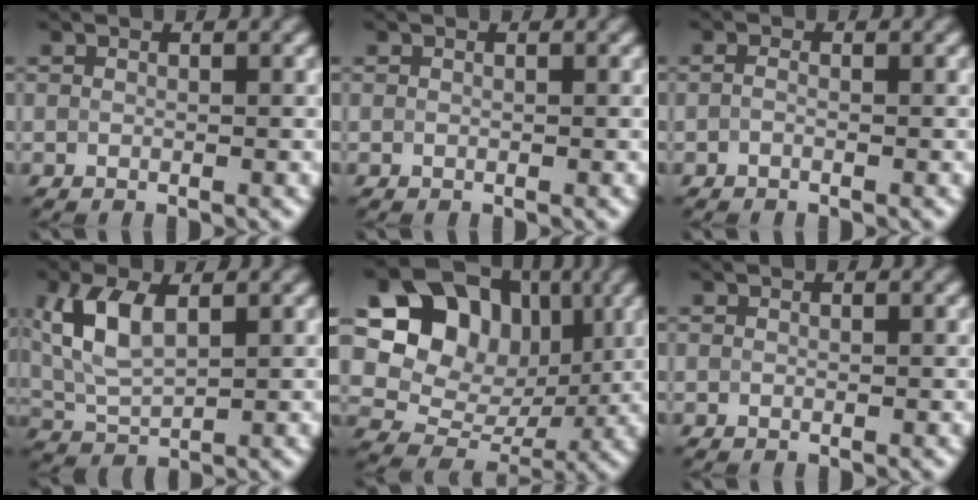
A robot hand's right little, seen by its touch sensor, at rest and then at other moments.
{"total": 0.0}
{"total": 0.8, "force": [-0.4, 0.3, 0.6], "torque": [-0.015, -0.003, -0.014]}
{"total": 5.8, "force": [1.9, 3.0, 4.7], "torque": [-0.106, 0.010, 0.035]}
{"total": 11.9, "force": [3.5, 9.2, 6.7], "torque": [-0.114, 0.012, 0.048]}
{"total": 0.0}